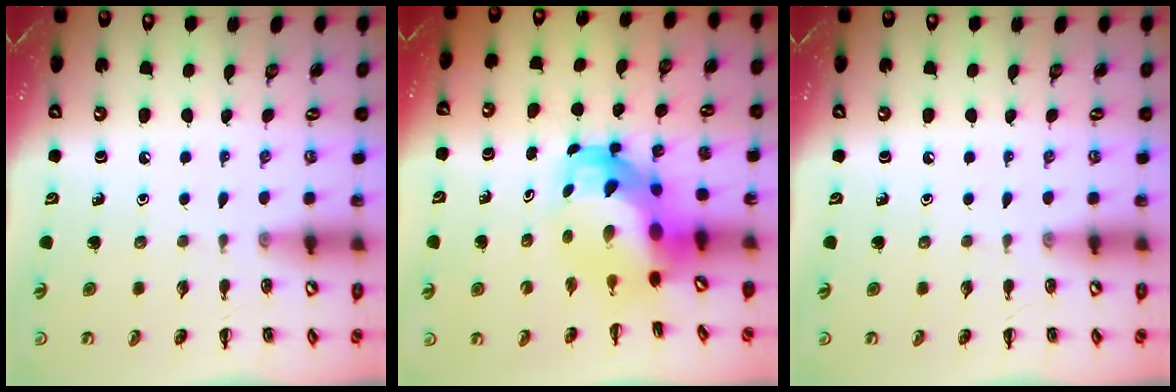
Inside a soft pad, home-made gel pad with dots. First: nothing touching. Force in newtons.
{"total": 6.8, "press": 6.5, "slide": 1.9}
{"total": 0.0}